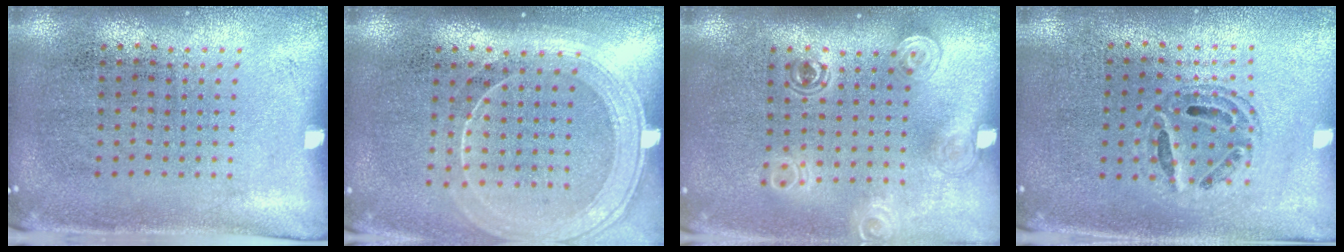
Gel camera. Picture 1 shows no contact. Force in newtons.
{"total": 1.8, "press": 1.7, "slide": 0.8}
{"total": 1.5, "press": 1.3, "slide": 0.9}
{"total": 0.8, "press": 0.8, "slide": 0.1}